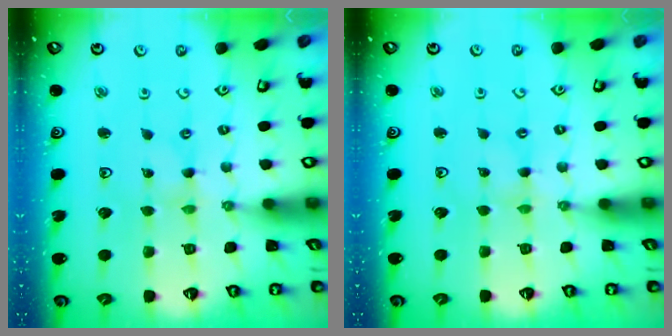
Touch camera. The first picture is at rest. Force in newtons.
{"total": 0.7, "press": 0.7, "slide": 0.2}